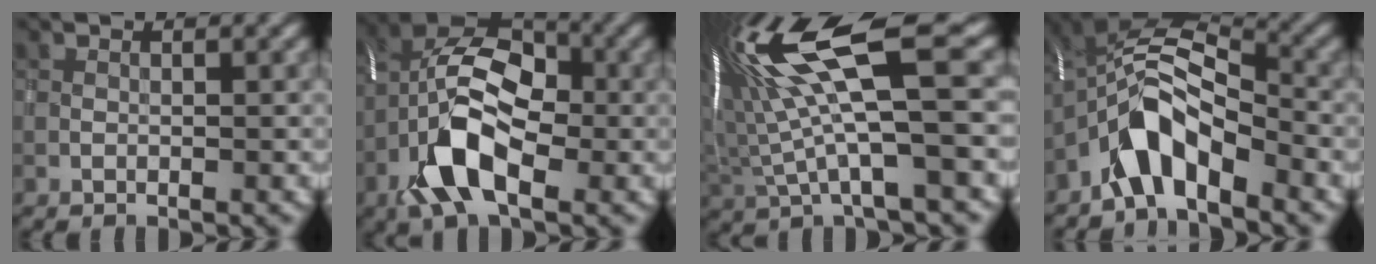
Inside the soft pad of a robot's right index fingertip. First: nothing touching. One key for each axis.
{"total": 10.1, "fx": -3.3, "fy": 5.3, "fz": 8.0, "tx": -0.156, "ty": 0.007, "tz": -0.072}
{"total": 13.6, "fx": 3.9, "fy": 2.9, "fz": 12.7, "tx": -0.253, "ty": 0.016, "tz": 0.081}
{"total": 6.1, "fx": -3.6, "fy": 2.5, "fz": 4.3, "tx": -0.075, "ty": 0.009, "tz": -0.072}